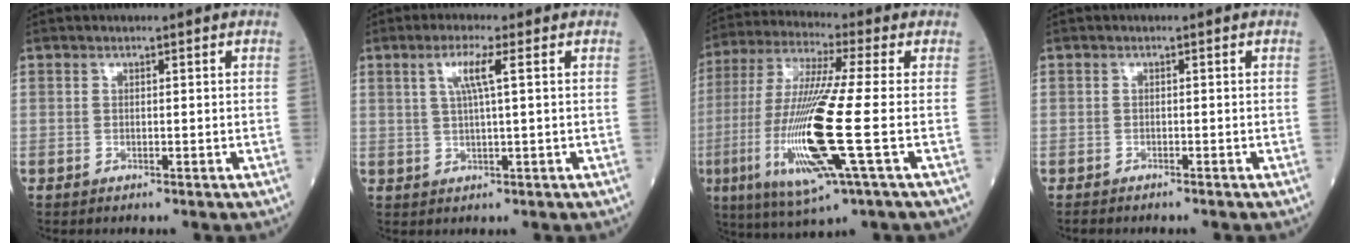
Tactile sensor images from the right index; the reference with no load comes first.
{"total": 4.1, "force": [1.5, -0.4, 3.8], "torque": [-0.077, 0.005, 0.030]}
{"total": 17.7, "force": [-3.9, 0.2, 17.2], "torque": [-0.367, -0.023, -0.076]}
{"total": 0.9, "force": [-0.9, 0.1, 0.0], "torque": [-0.005, -0.001, -0.016]}